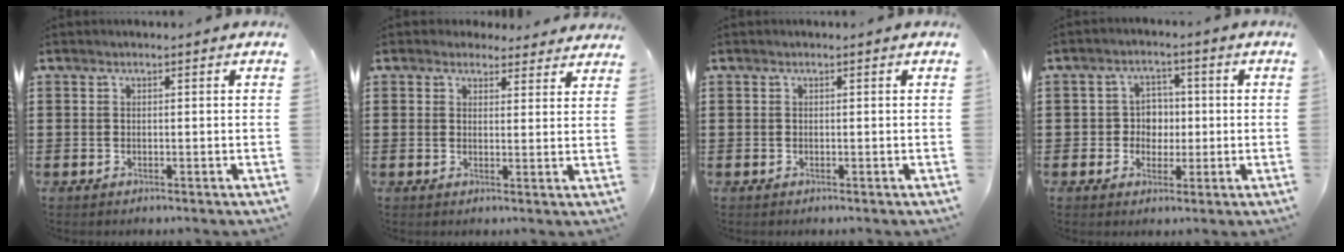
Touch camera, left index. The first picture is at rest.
{"total": 3.0, "force": [2.7, 1.3, 0.3], "torque": [-0.008, -0.005, 0.050]}
{"total": 0.0}
{"total": 4.2, "force": [-0.2, 4.0, 1.5], "torque": [-0.039, 0.007, -0.011]}